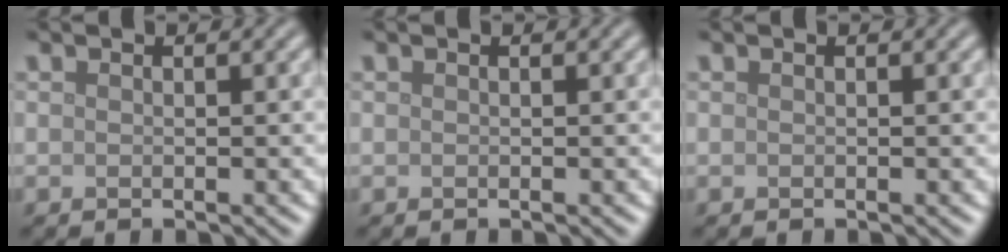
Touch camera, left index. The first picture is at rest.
{"total": 0.0}
{"total": 0.0}